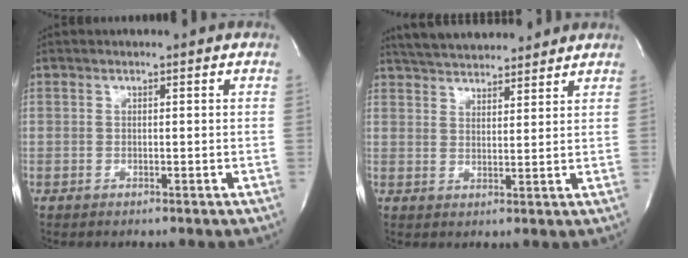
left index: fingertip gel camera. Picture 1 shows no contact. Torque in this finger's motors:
{"motor_torque": [0.16, -0.26, 0.33, 0.12]}